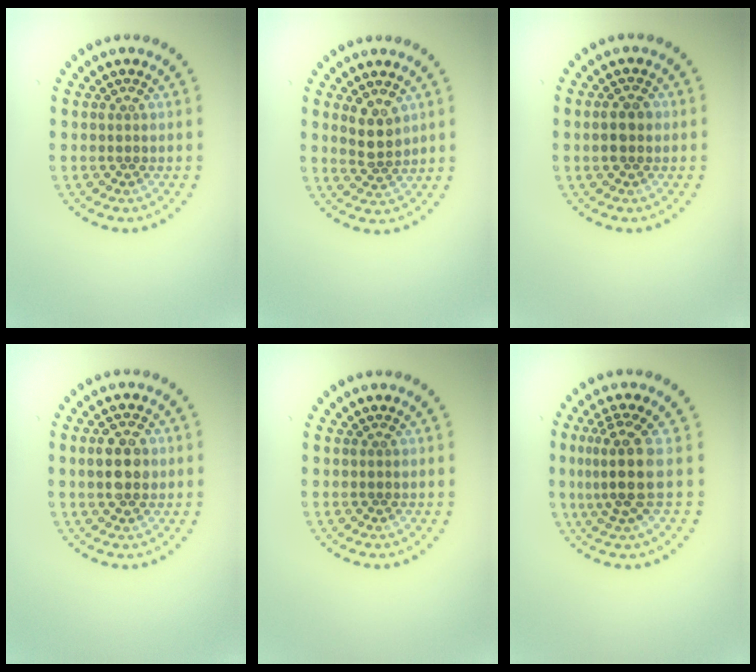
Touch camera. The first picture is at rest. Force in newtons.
{"total": 2.4, "press": 2.2, "slide": 1.0}
{"total": 1.9, "press": 1.9, "slide": 0.2}
{"total": 3.0, "press": 3.0, "slide": 0.1}
{"total": 0.0}
{"total": 4.0, "press": 3.0, "slide": 2.6}